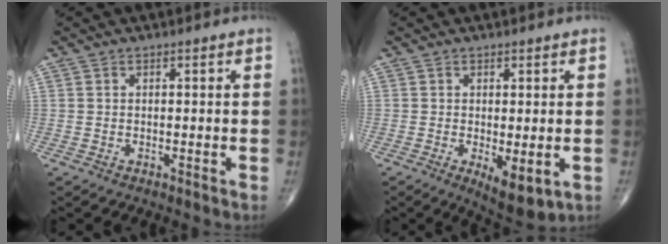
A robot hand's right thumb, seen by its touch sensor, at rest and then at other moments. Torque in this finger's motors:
{"motor_torque": [0.24, 0.32, 0.16, -0.13, 0.06]}